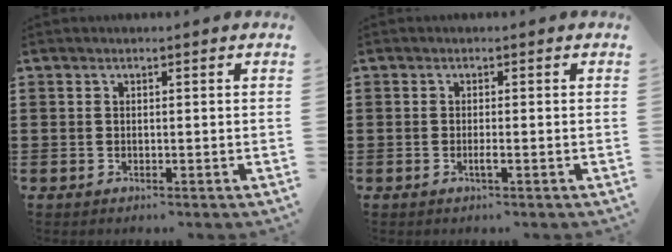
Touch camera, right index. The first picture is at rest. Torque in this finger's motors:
{"motor_torque": [0.26, 0.21, 0.04, 0.01]}